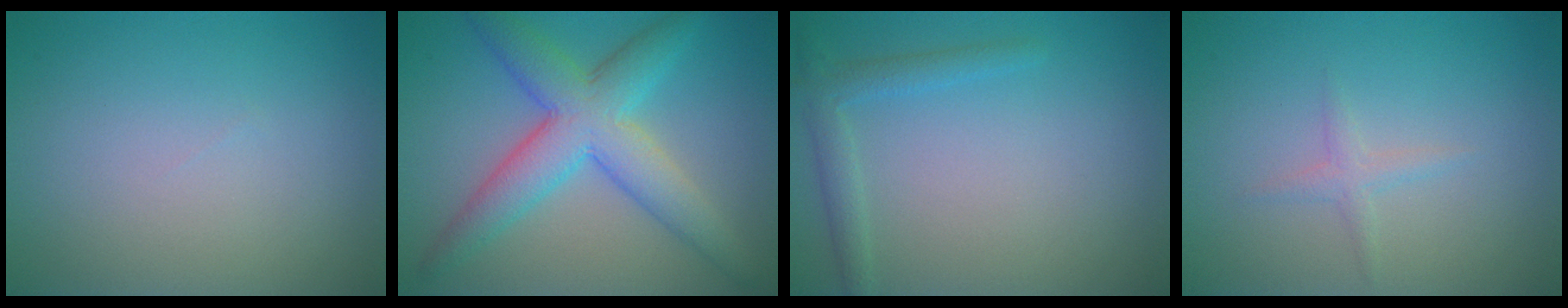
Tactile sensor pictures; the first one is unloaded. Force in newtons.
{"total": 6.8, "press": 6.8, "slide": 0.1}
{"total": 2.0, "press": 2.0, "slide": 0.1}
{"total": 1.1, "press": 1.1, "slide": 0.0}